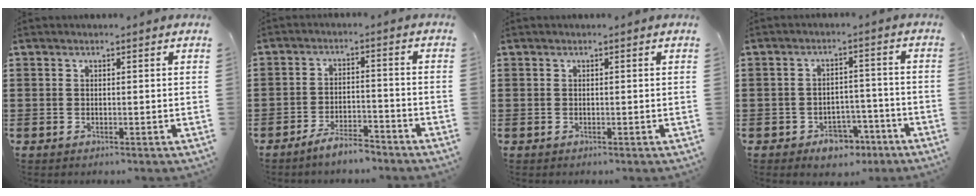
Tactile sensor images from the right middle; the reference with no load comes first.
{"total": 4.6, "force": [-4.3, 0.7, 1.4], "torque": [-0.029, 0.007, -0.088]}
{"total": 0.0}
{"total": 4.4, "force": [-3.5, 2.2, 1.4], "torque": [-0.026, 0.014, -0.068]}